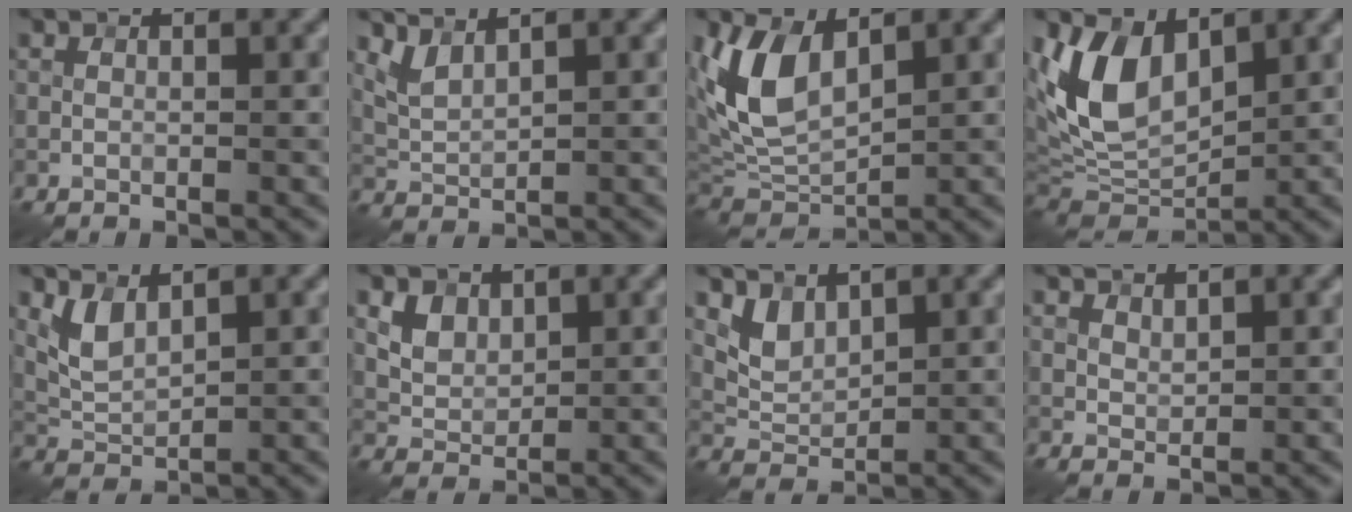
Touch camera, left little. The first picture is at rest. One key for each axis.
{"total": 2.1, "fx": 1.7, "fy": 0.1, "fz": 1.2, "tx": -0.039, "ty": -0.008, "tz": 0.048}
{"total": 6.3, "fx": 2.1, "fy": 3.2, "fz": 5.0, "tx": -0.119, "ty": -0.010, "tz": 0.043}
{"total": 7.6, "fx": 2.2, "fy": 4.3, "fz": 5.8, "tx": -0.128, "ty": -0.008, "tz": 0.040}
{"total": 2.5, "fx": 1.5, "fy": 0.8, "fz": 1.8, "tx": -0.048, "ty": -0.011, "tz": 0.041}
{"total": 2.5, "fx": 1.3, "fy": 1.6, "fz": 1.3, "tx": -0.036, "ty": -0.013, "tz": 0.039}
{"total": 2.1, "fx": 1.5, "fy": 1.0, "fz": 1.1, "tx": -0.030, "ty": -0.013, "tz": 0.041}
{"total": 1.4, "fx": 1.3, "fy": 0.3, "fz": 0.4, "tx": -0.016, "ty": 0.000, "tz": 0.034}